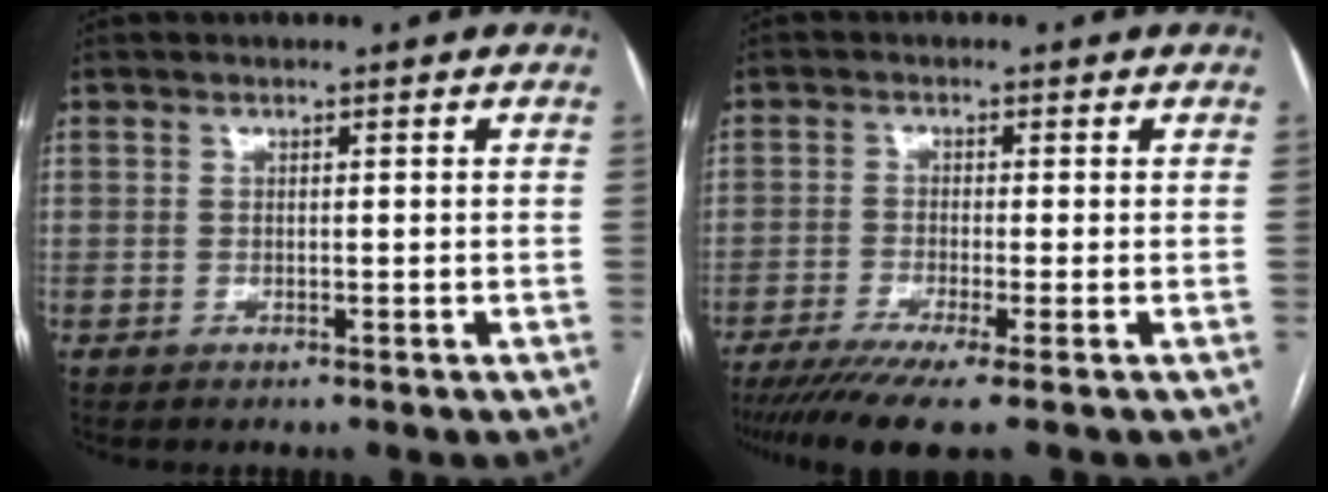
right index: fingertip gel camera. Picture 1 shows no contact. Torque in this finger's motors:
{"motor_torque": [1.30, -0.84, 0.40, 0.10]}